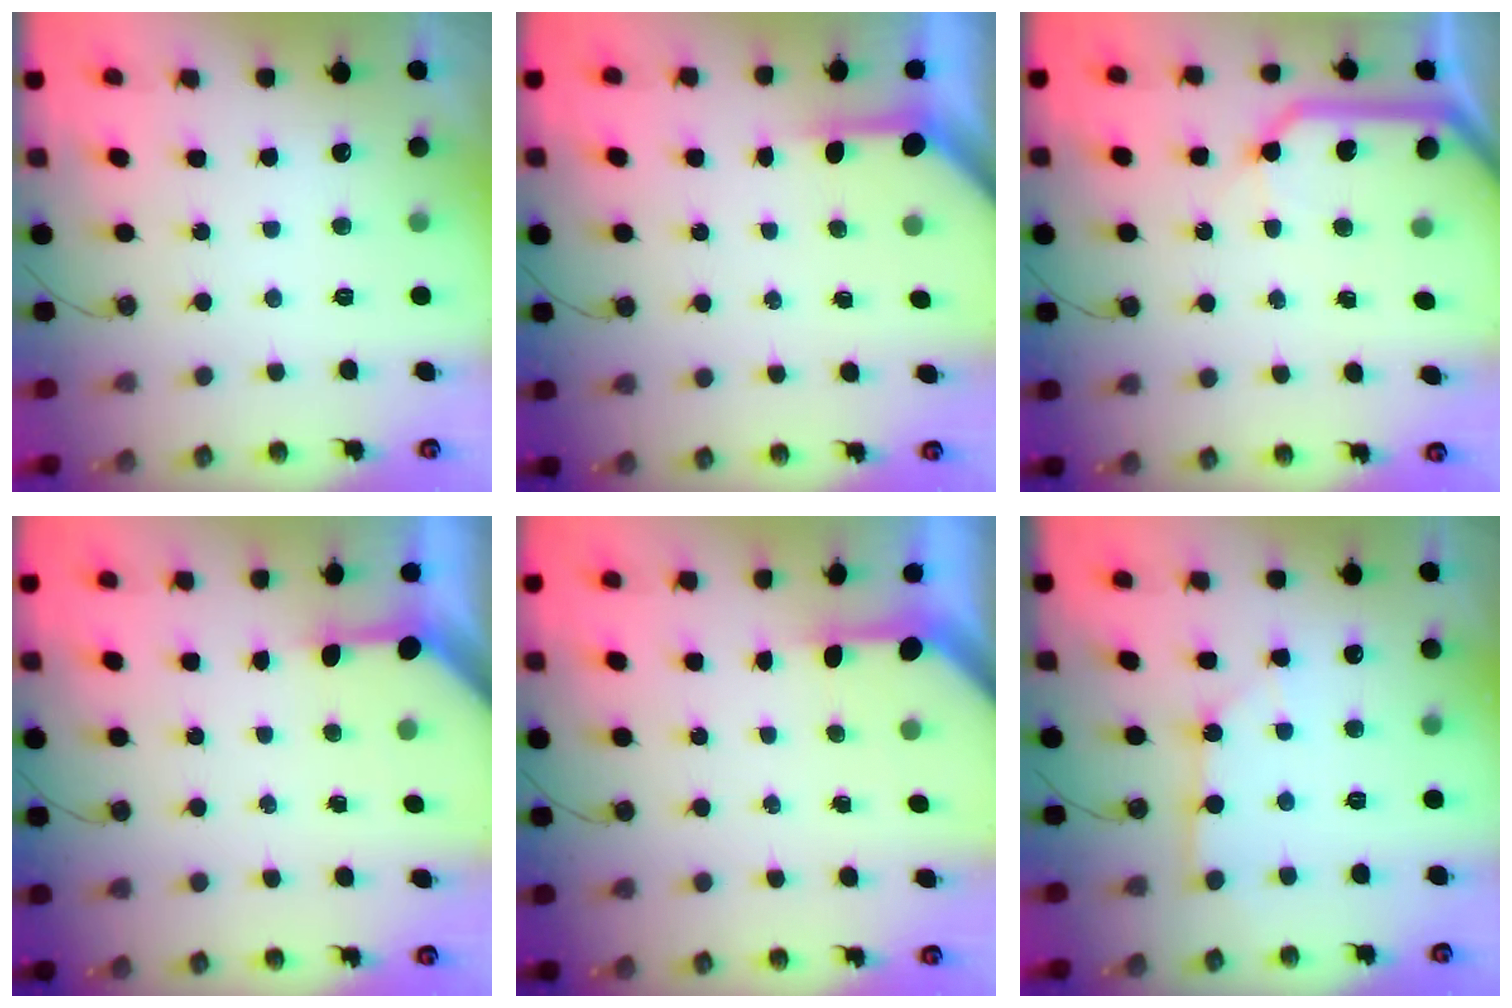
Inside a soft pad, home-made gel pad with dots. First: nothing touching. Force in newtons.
{"total": 3.1, "press": 3.1, "slide": 0.4}
{"total": 14.1, "press": 14.1, "slide": 1.0}
{"total": 3.2, "press": 3.2, "slide": 0.3}
{"total": 3.0, "press": 3.0, "slide": 0.3}
{"total": 4.6, "press": 4.5, "slide": 0.4}